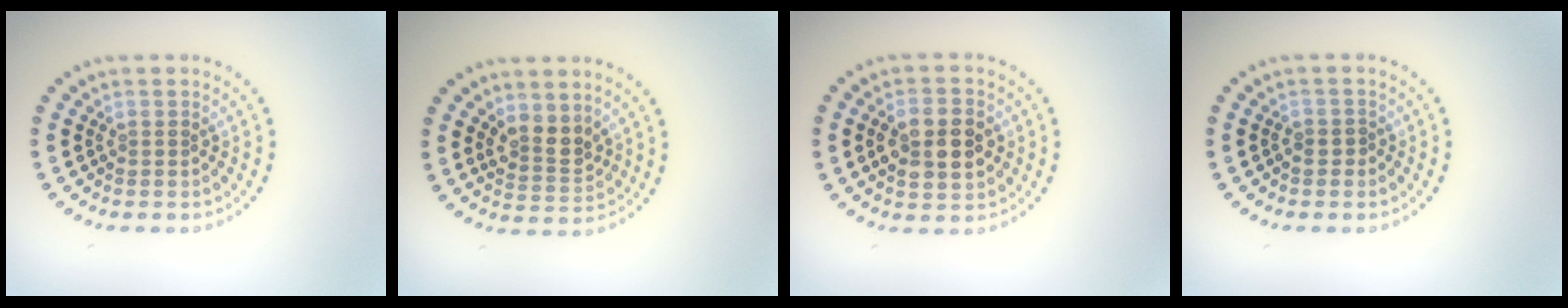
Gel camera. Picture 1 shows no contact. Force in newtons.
{"total": 2.6, "press": 2.4, "slide": 1.2}
{"total": 4.8, "press": 4.8, "slide": 0.1}
{"total": 0.9, "press": 0.7, "slide": 0.5}